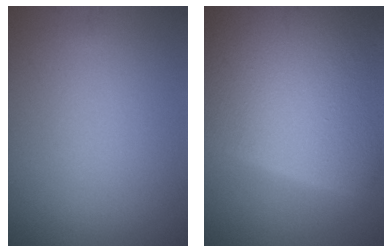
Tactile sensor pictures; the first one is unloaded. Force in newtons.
{"total": 20.8, "press": 20.8, "slide": 1.0}